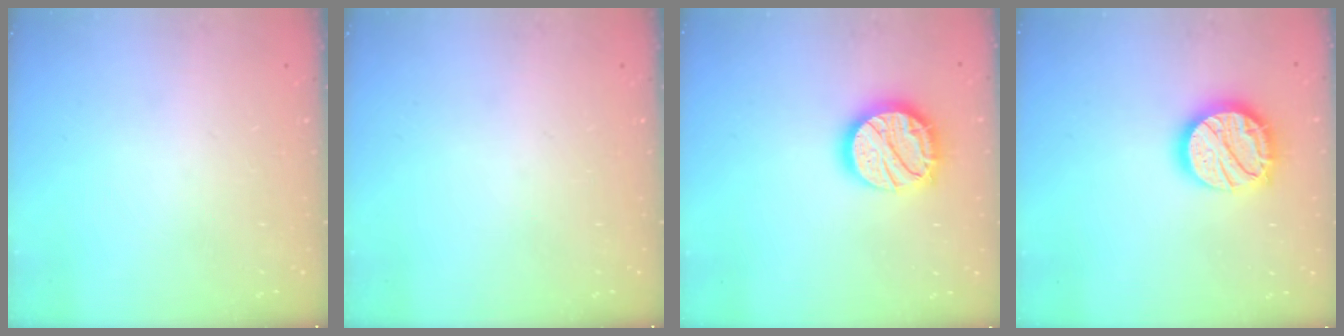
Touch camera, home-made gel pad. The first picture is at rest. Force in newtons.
{"total": 0.0}
{"total": 18.0, "press": 17.9, "slide": 1.3}
{"total": 18.0, "press": 17.9, "slide": 1.3}